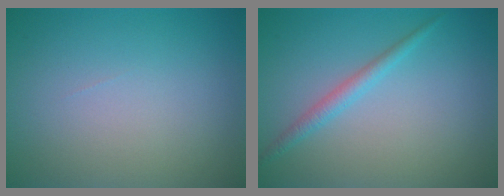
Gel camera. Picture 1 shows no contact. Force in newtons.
{"total": 1.6, "press": 1.6, "slide": 0.1}